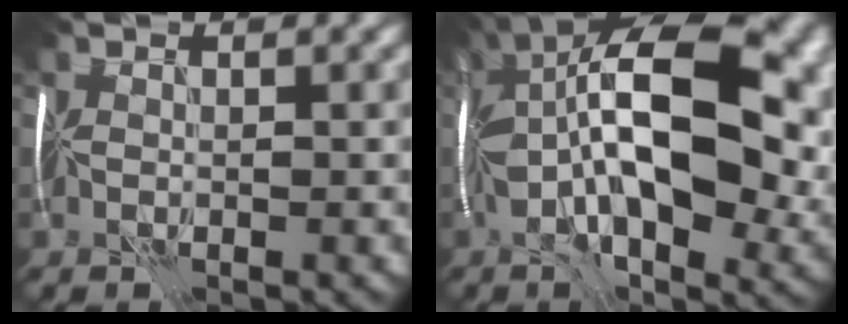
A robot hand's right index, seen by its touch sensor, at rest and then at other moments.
{"total": 17.0, "force": [1.7, 8.0, 15.0], "torque": [-0.245, 0.002, 0.027]}